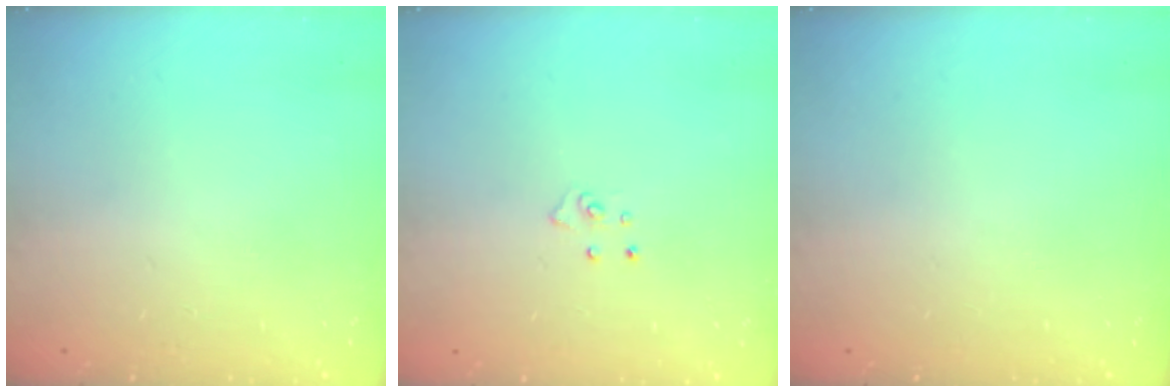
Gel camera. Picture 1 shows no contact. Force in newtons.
{"total": 4.1, "press": 4.1, "slide": 0.4}
{"total": 0.0}